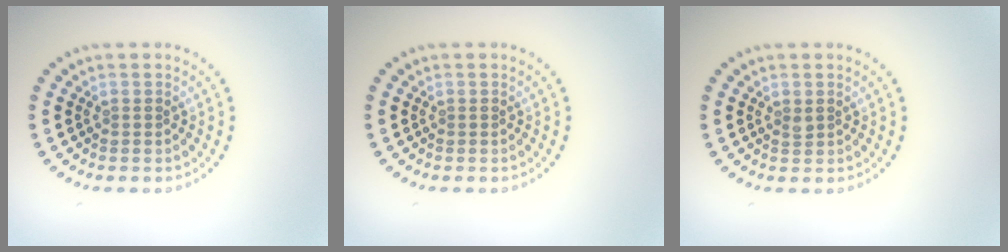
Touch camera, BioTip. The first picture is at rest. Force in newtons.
{"total": 0.0}
{"total": 0.6, "press": 0.6, "slide": 0.2}